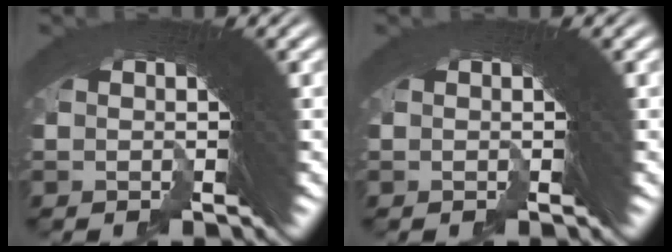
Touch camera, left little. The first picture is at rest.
{"total": 0.0}